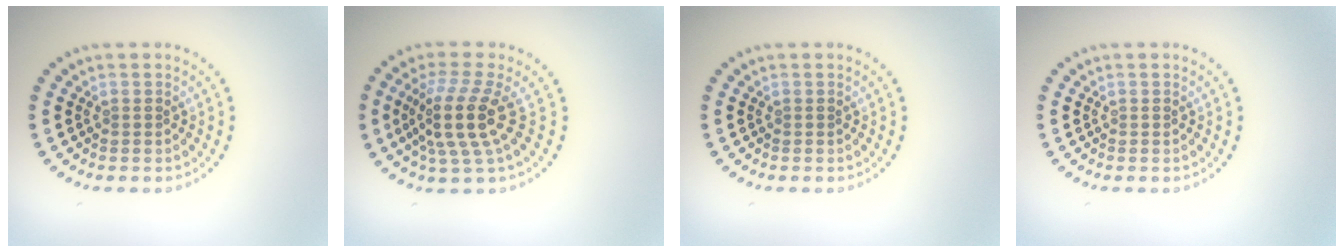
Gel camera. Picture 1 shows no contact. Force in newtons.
{"total": 4.6, "press": 3.5, "slide": 2.9}
{"total": 0.0}
{"total": 0.0}